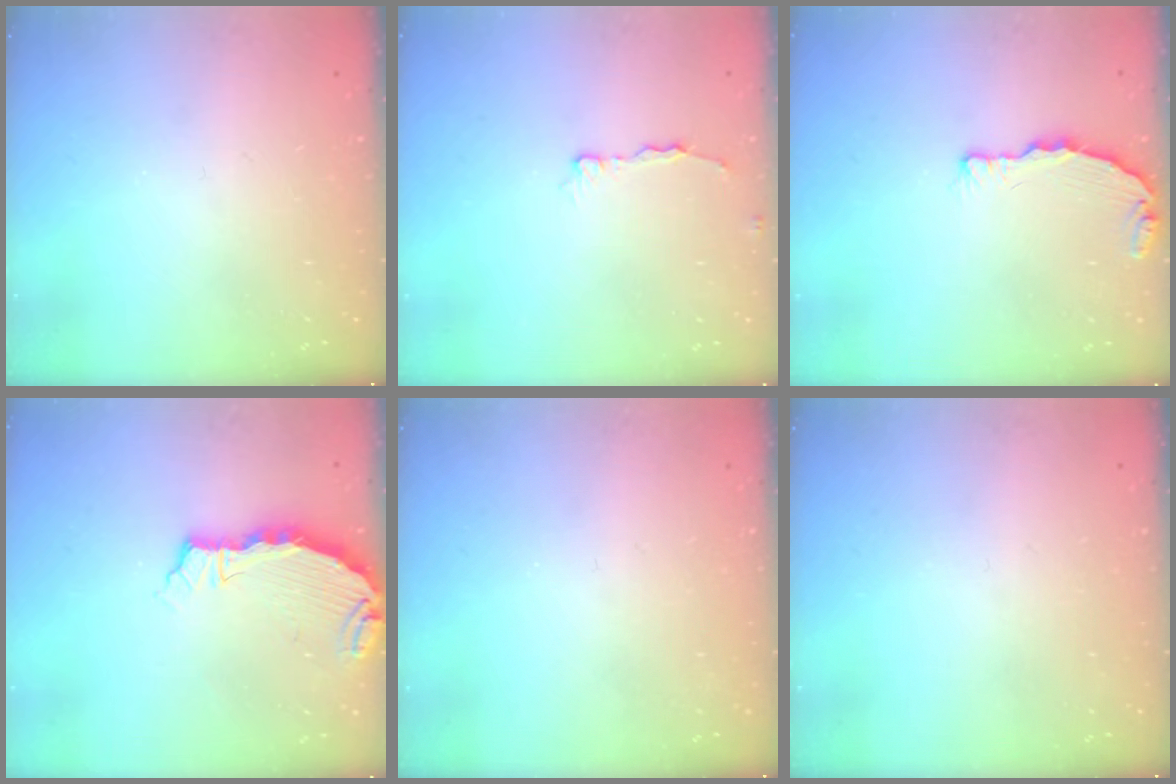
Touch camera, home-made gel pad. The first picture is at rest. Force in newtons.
{"total": 3.6, "press": 3.6, "slide": 0.3}
{"total": 4.8, "press": 4.8, "slide": 0.4}
{"total": 5.1, "press": 5.1, "slide": 0.1}
{"total": 0.0}
{"total": 0.0}